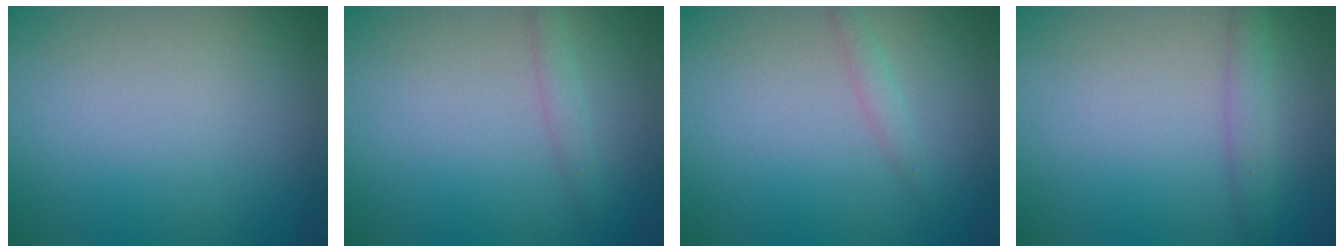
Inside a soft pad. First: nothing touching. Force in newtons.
{"total": 1.2, "press": 1.2, "slide": 0.0}
{"total": 1.0, "press": 1.0, "slide": 0.0}
{"total": 1.7, "press": 1.7, "slide": 0.2}